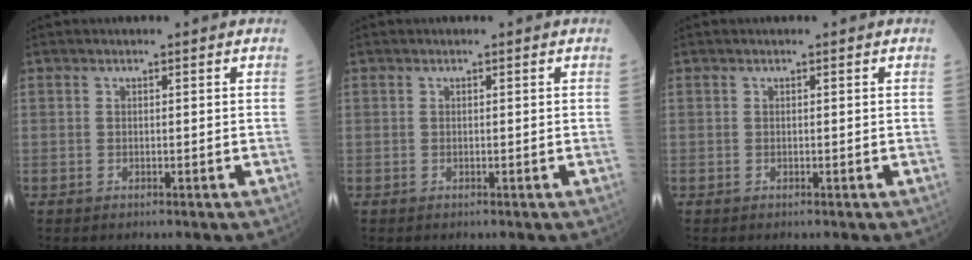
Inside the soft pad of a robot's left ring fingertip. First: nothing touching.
{"total": 0.0}
{"total": 0.0}